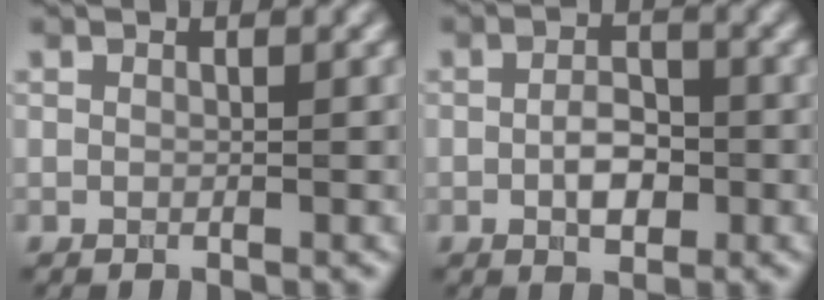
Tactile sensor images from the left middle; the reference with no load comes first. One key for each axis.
{"total": 3.4, "fx": -0.7, "fy": 1.8, "fz": 2.7, "tx": -0.049, "ty": 0.001, "tz": -0.013}